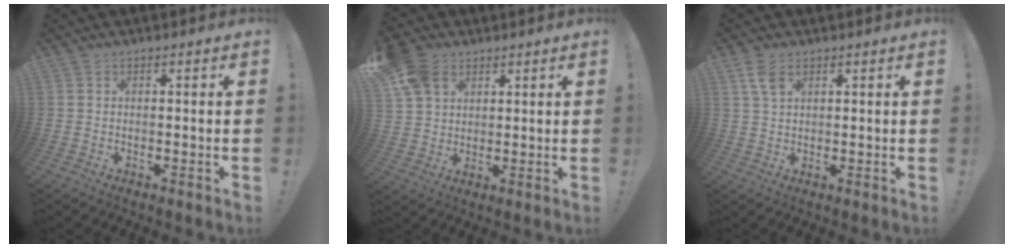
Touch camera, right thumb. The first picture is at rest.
{"total": 9.9, "force": [5.0, 7.1, 4.7], "torque": [-0.089, -0.014, 0.102]}
{"total": 4.7, "force": [2.5, 2.4, 3.2], "torque": [-0.062, -0.006, 0.048]}